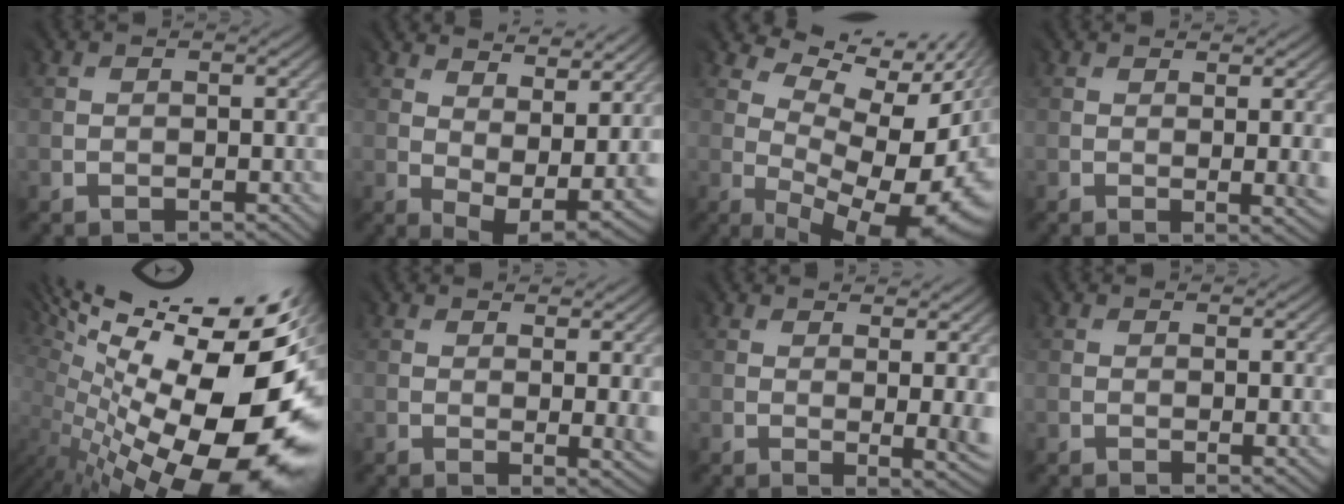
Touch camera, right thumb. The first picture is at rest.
{"total": 9.2, "force": [5.2, 4.0, 6.5], "torque": [-0.097, -0.006, 0.092]}
{"total": 14.0, "force": [-0.3, 5.1, 13.0], "torque": [-0.165, -0.013, 0.036]}
{"total": 3.8, "force": [0.7, 0.9, 3.6], "torque": [-0.046, 0.001, 0.010]}
{"total": 17.4, "force": [-0.8, 7.0, 15.9], "torque": [-0.239, -0.006, 0.003]}
{"total": 5.9, "force": [1.9, 2.1, 5.2], "torque": [-0.063, 0.007, 0.031]}
{"total": 7.2, "force": [1.7, 2.6, 6.5], "torque": [-0.071, 0.011, 0.030]}
{"total": 1.6, "force": [0.5, 0.2, 1.5], "torque": [-0.030, -0.001, 0.008]}